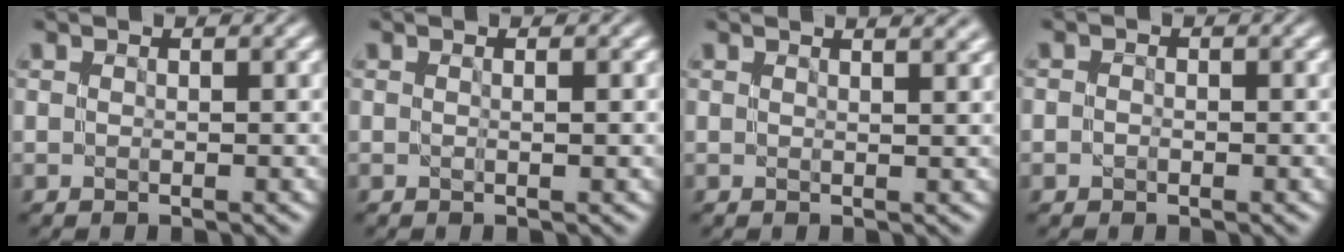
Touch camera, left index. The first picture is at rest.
{"total": 0.7, "force": [0.0, 0.1, 0.6], "torque": [-0.008, 0.001, -0.001]}
{"total": 2.3, "force": [1.9, 0.7, 1.1], "torque": [-0.002, 0.002, 0.011]}
{"total": 0.9, "force": [-0.3, 0.7, 0.4], "torque": [-0.006, -0.003, -0.008]}